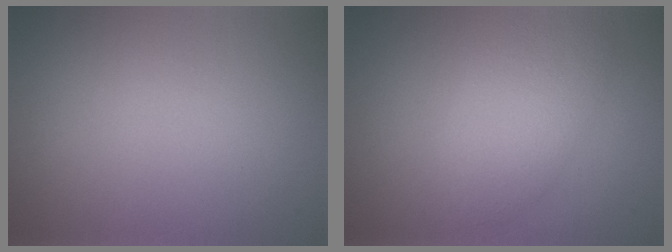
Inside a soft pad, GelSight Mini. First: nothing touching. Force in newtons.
{"total": 4.0, "press": 4.0, "slide": 0.2}